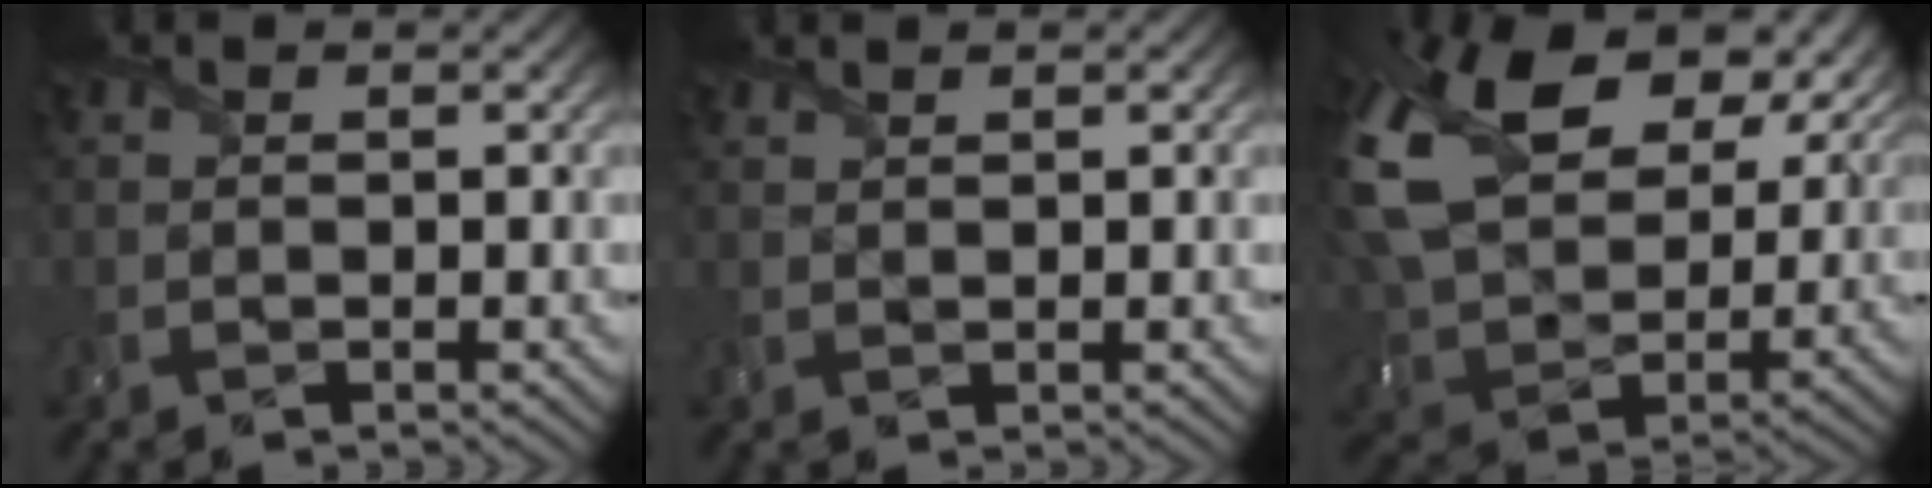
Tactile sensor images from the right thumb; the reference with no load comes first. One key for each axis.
{"total": 0.5, "fx": 0.5, "fy": 0.2, "fz": 0.1, "tx": -0.006, "ty": -0.001, "tz": 0.009}
{"total": 17.9, "fx": 7.9, "fy": 11.5, "fz": 11.2, "tx": -0.280, "ty": 0.030, "tz": 0.150}